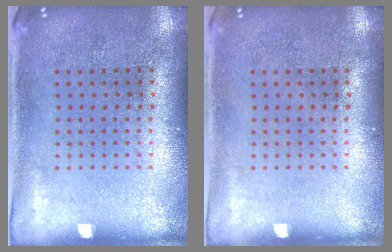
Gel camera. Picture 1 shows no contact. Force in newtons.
{"total": 0.0}